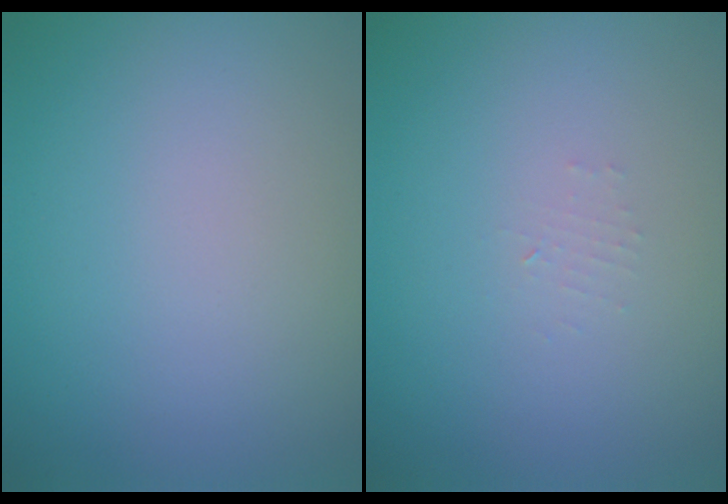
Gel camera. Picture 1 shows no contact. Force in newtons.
{"total": 0.7, "press": 0.7, "slide": 0.1}